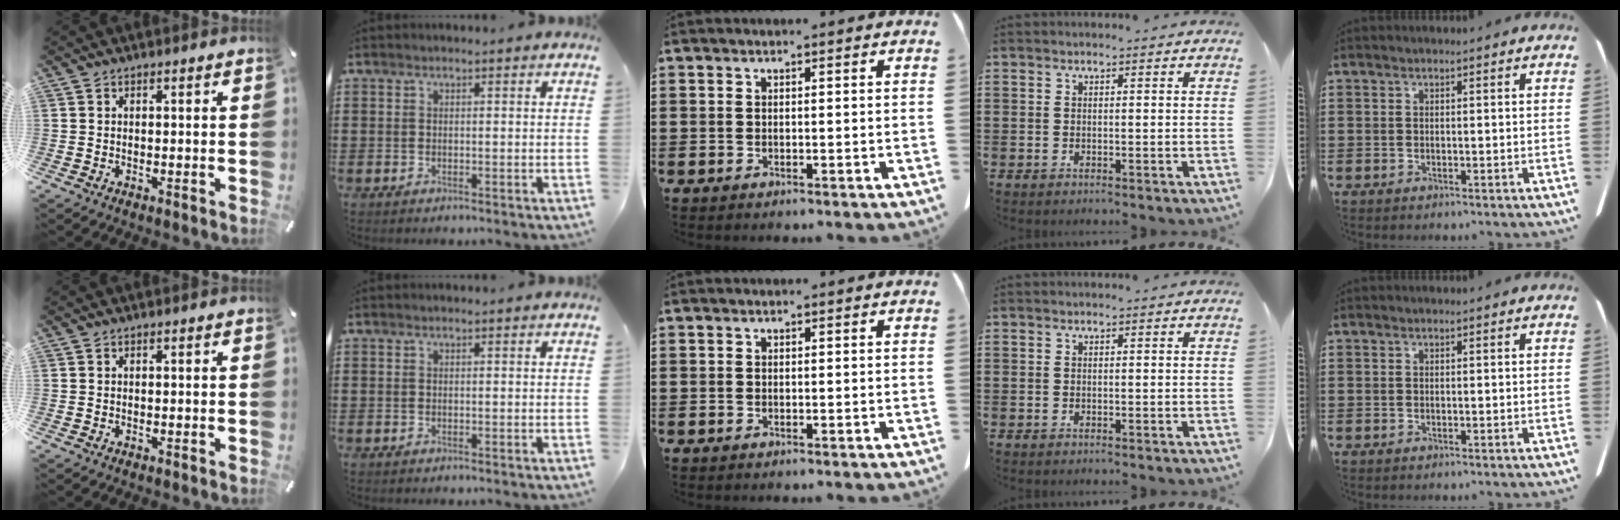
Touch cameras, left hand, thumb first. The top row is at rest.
{}